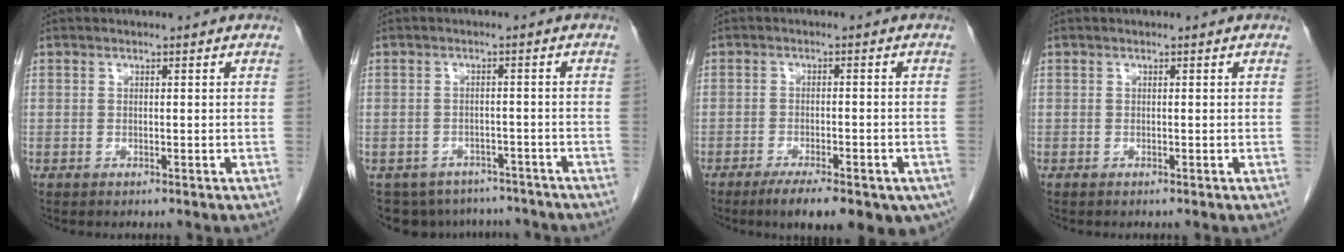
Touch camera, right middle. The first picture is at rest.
{"total": 10.1, "force": [-8.8, 4.9, 1.5], "torque": [-0.022, 0.009, -0.102]}
{"total": 14.2, "force": [-9.2, 4.3, 9.8], "torque": [-0.100, -0.011, -0.122]}
{"total": 0.0}